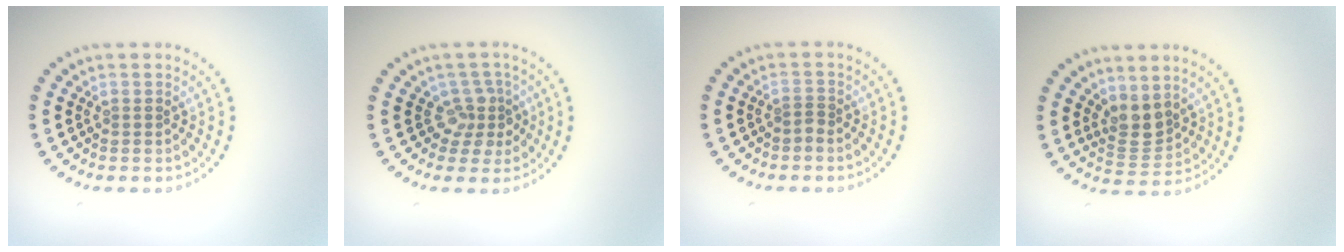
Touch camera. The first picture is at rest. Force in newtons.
{"total": 2.6, "press": 1.9, "slide": 1.9}
{"total": 0.7, "press": 0.4, "slide": 0.6}
{"total": 2.7, "press": 2.2, "slide": 1.6}